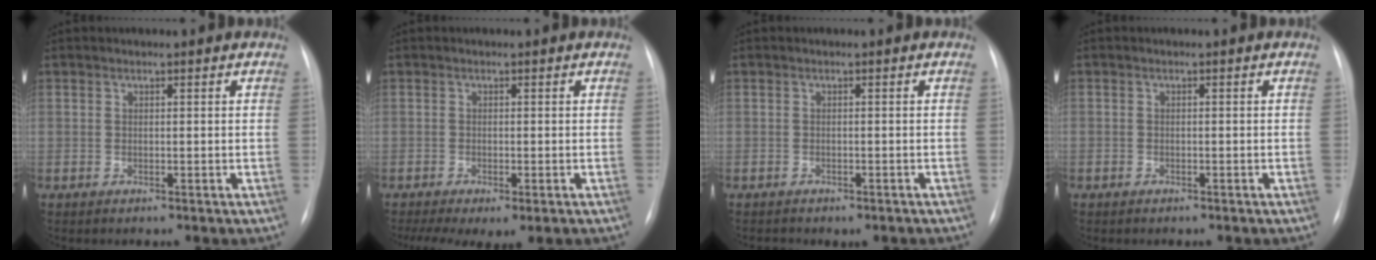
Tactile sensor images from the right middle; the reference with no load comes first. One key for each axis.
{"total": 7.6, "fx": -5.0, "fy": 2.5, "fz": 5.2, "tx": -0.081, "ty": -0.014, "tz": -0.075}
{"total": 2.9, "fx": -2.4, "fy": 1.2, "fz": 1.0, "tx": -0.011, "ty": 0.001, "tz": -0.025}
{"total": 0.8, "fx": -0.6, "fy": 0.5, "fz": 0.2, "tx": -0.008, "ty": 0.002, "tz": -0.010}